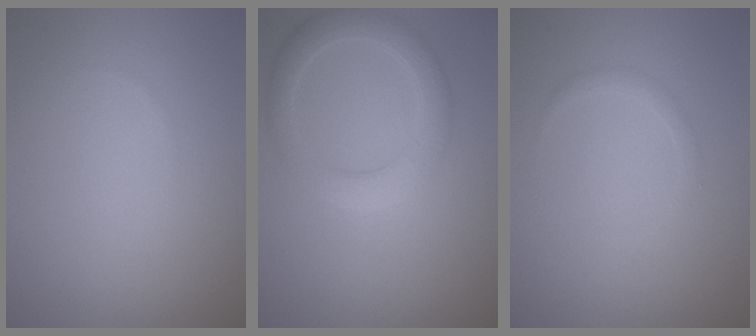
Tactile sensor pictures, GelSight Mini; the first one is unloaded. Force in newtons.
{"total": 3.3, "press": 3.3, "slide": 0.2}
{"total": 0.8, "press": 0.8, "slide": 0.2}